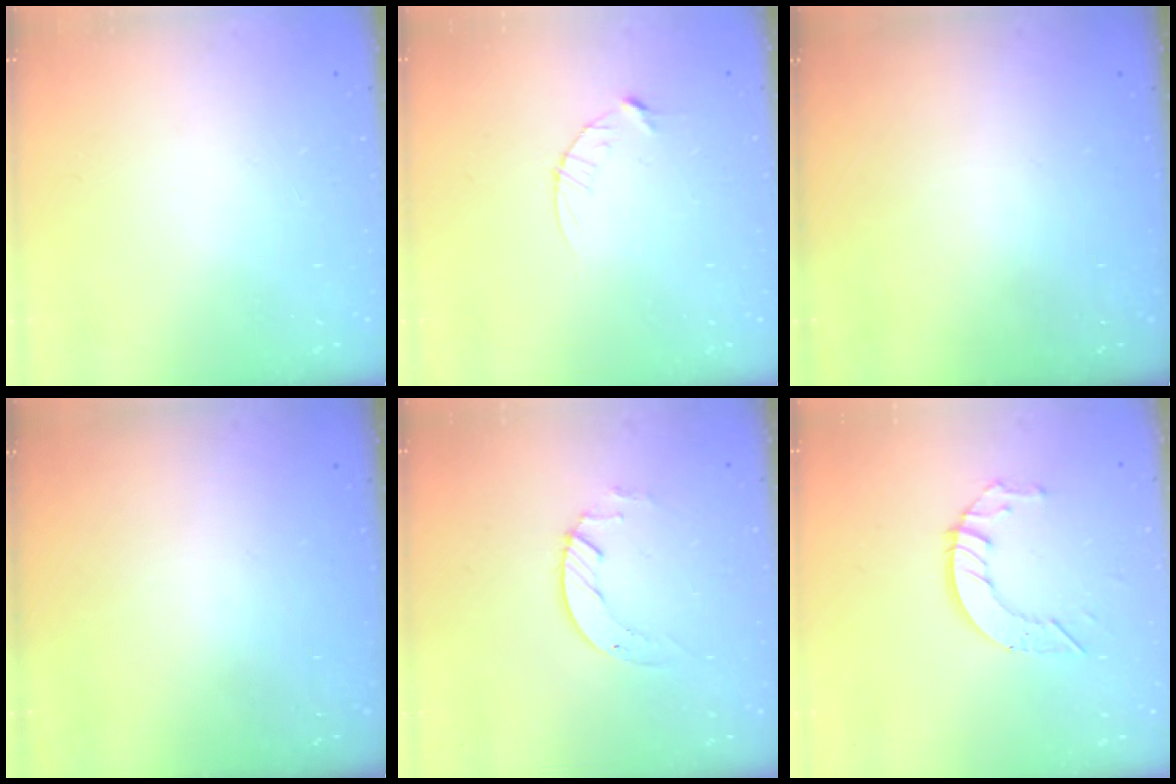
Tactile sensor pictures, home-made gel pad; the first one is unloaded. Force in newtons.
{"total": 3.8, "press": 3.8, "slide": 0.4}
{"total": 0.0}
{"total": 0.0}
{"total": 4.2, "press": 4.1, "slide": 0.4}
{"total": 6.7, "press": 6.7, "slide": 0.3}